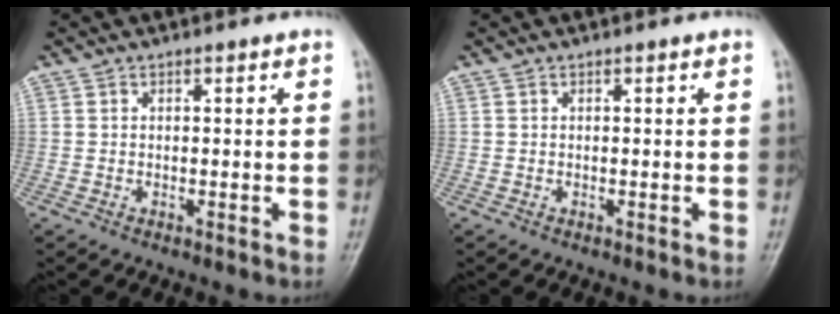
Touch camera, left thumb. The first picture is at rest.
{"total": 0.0}